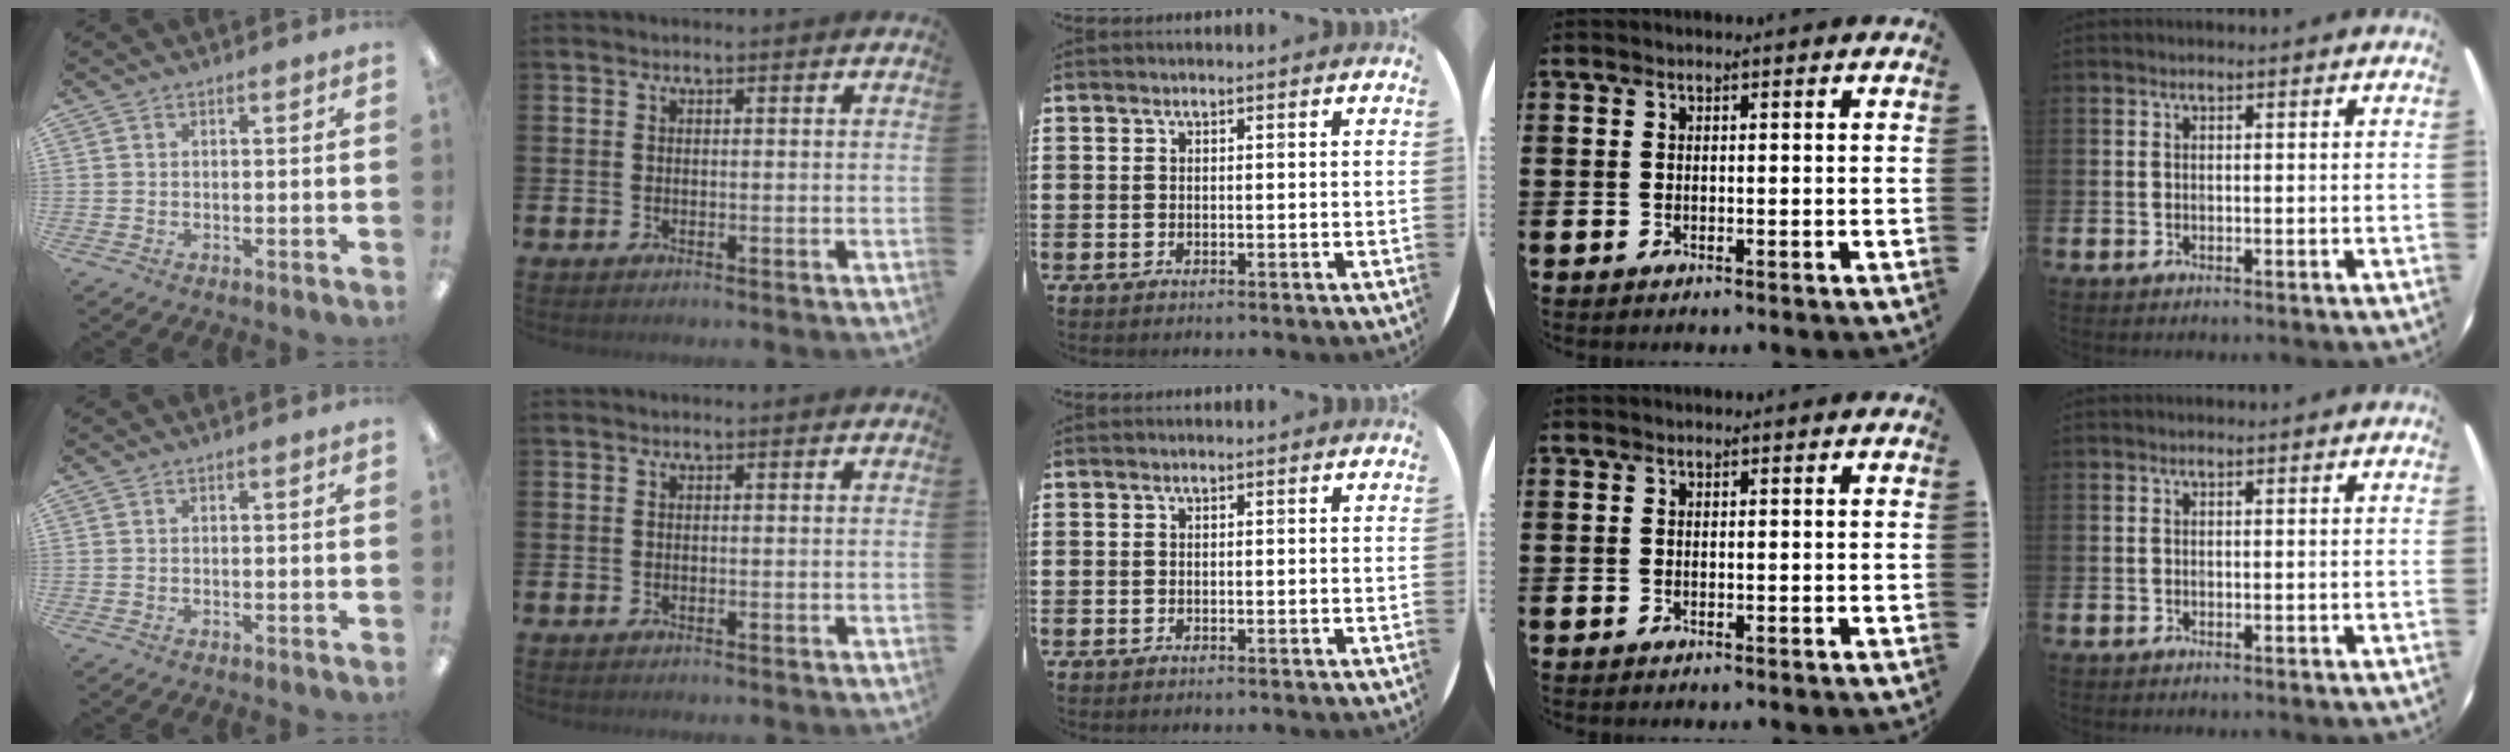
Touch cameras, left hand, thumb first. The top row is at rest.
{}